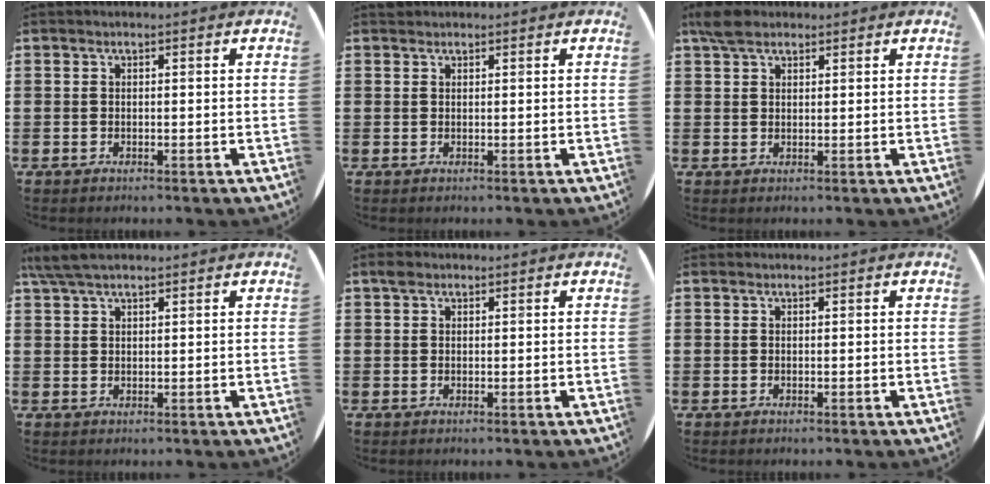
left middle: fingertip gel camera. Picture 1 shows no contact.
{"total": 0.5, "force": [0.5, 0.2, -0.1], "torque": [0.011, 0.001, 0.007]}
{"total": 3.0, "force": [2.4, 1.2, 1.3], "torque": [-0.023, 0.003, 0.044]}
{"total": 3.7, "force": [2.8, 0.9, 2.1], "torque": [-0.049, 0.006, 0.054]}
{"total": 1.0, "force": [0.8, 0.6, 0.3], "torque": [0.008, -0.002, 0.011]}
{"total": 0.0}